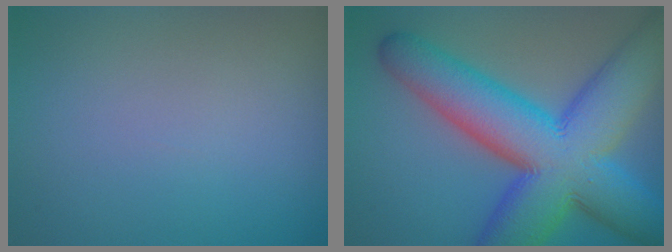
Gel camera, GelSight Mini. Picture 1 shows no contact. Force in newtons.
{"total": 14.5, "press": 14.5, "slide": 0.2}